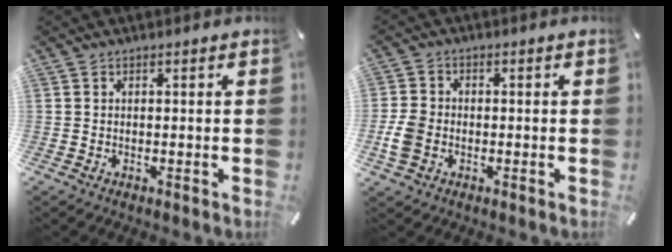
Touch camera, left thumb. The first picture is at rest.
{"total": 5.8, "force": [-1.5, 4.8, 2.9], "torque": [-0.070, 0.009, -0.027]}